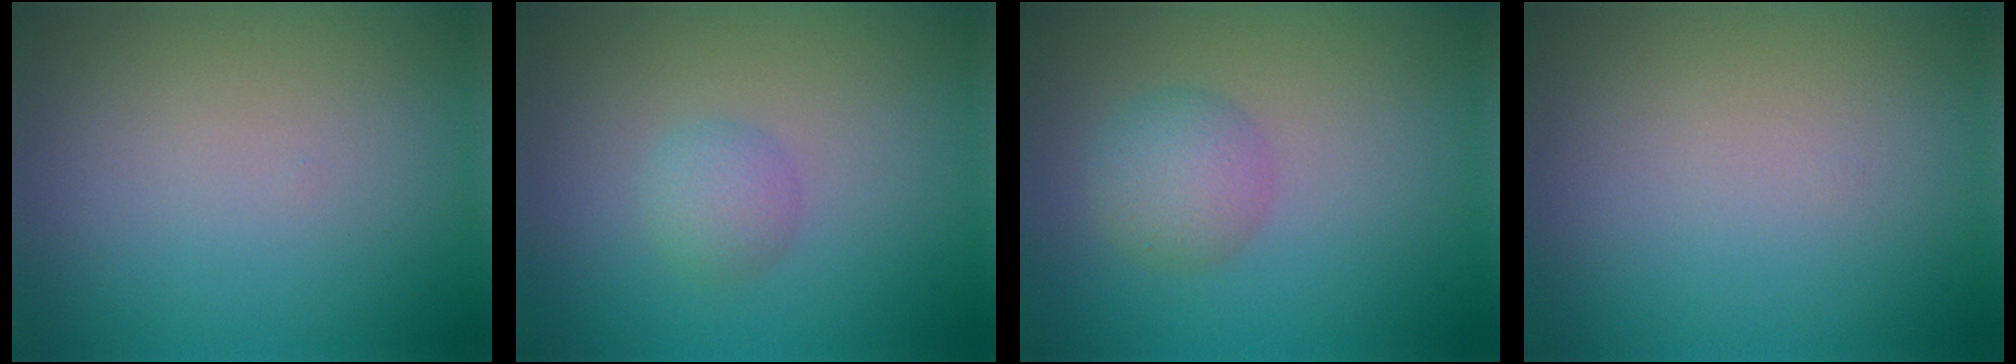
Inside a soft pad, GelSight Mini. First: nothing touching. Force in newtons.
{"total": 1.8, "press": 1.8, "slide": 0.0}
{"total": 3.0, "press": 3.0, "slide": 0.1}
{"total": 0.0}